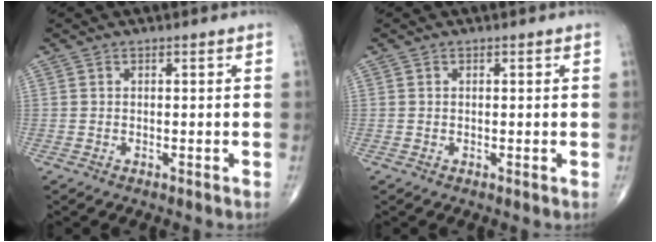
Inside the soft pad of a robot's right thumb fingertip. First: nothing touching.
{"total": 0.0}